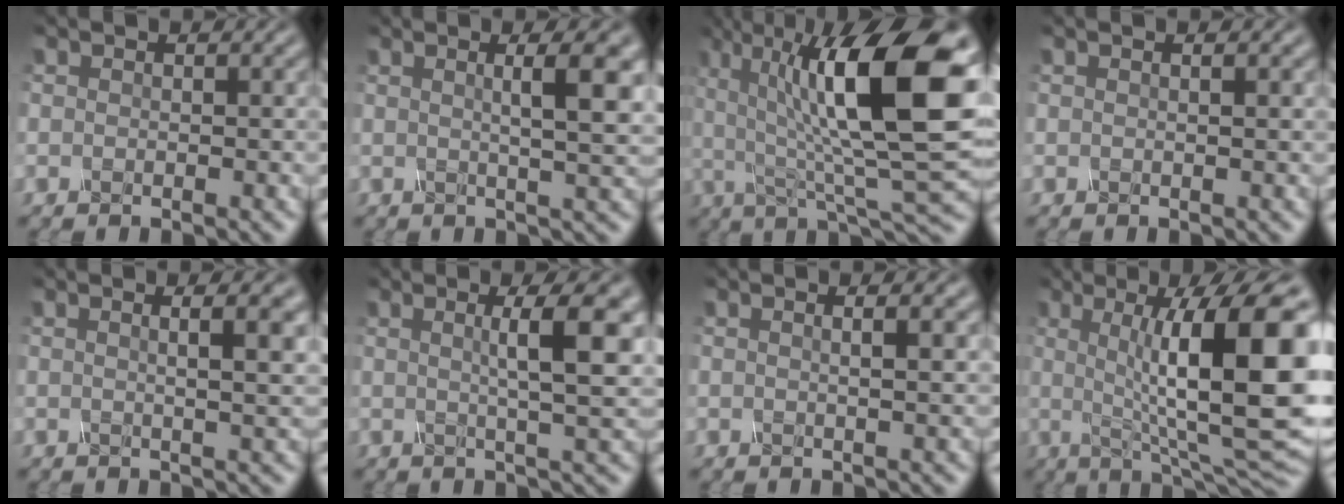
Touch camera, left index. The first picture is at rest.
{"total": 5.8, "force": [1.3, 1.6, 5.4], "torque": [-0.045, 0.019, 0.011]}
{"total": 15.6, "force": [4.0, 4.7, 14.3], "torque": [-0.221, 0.007, 0.059]}
{"total": 0.7, "force": [0.3, 0.2, 0.5], "torque": [-0.001, 0.004, 0.002]}
{"total": 5.2, "force": [1.6, 2.1, 4.5], "torque": [-0.027, 0.031, -0.006]}
{"total": 6.5, "force": [1.4, 1.4, 6.2], "torque": [-0.066, 0.014, 0.020]}
{"total": 3.3, "force": [1.2, 1.5, 2.6], "torque": [-0.010, 0.022, -0.012]}
{"total": 14.4, "force": [1.2, 3.9, 13.8], "torque": [-0.166, 0.011, 0.020]}